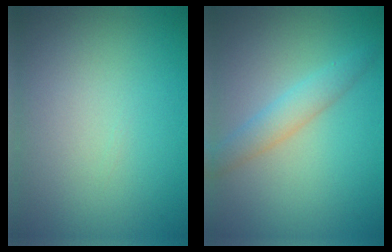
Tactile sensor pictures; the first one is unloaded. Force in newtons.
{"total": 2.9, "press": 2.9, "slide": 0.1}